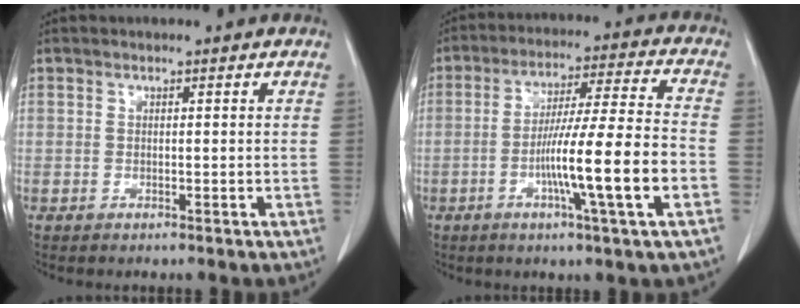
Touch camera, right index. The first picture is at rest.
{"total": 14.3, "force": [-4.2, -0.6, 13.6], "torque": [-0.233, -0.003, -0.073]}